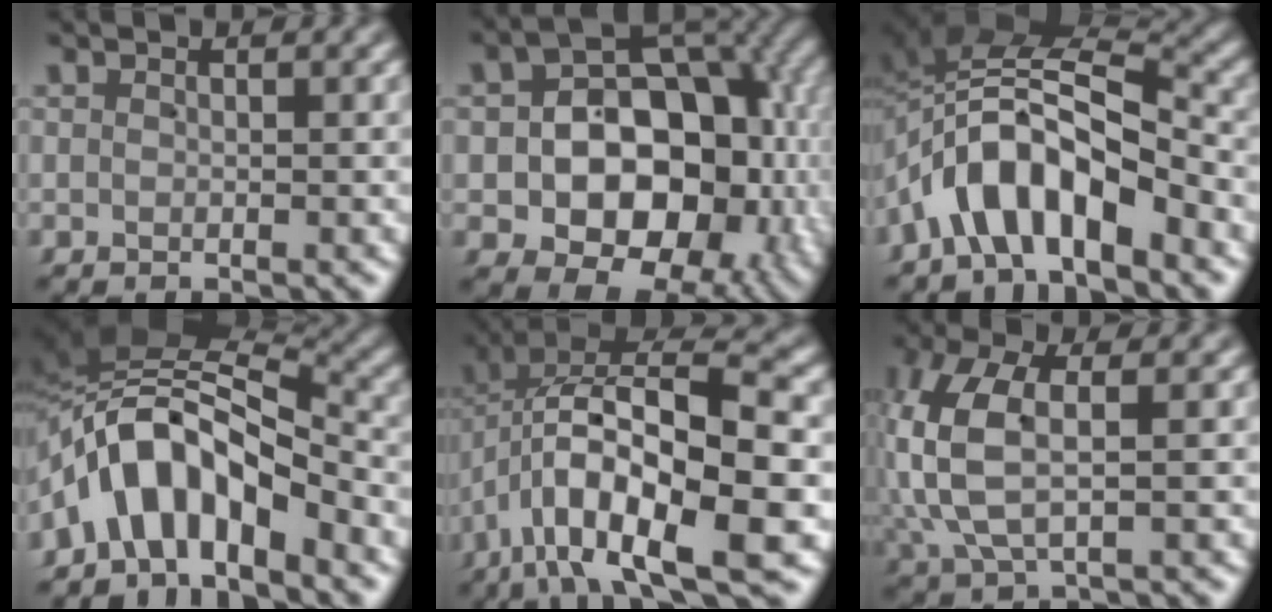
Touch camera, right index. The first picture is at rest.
{"total": 15.2, "force": [-1.2, 10.7, 10.7], "torque": [-0.182, -0.047, -0.002]}
{"total": 9.7, "force": [-1.0, 5.9, 7.6], "torque": [-0.150, 0.006, -0.026]}
{"total": 12.6, "force": [0.0, 8.8, 9.1], "torque": [-0.193, 0.006, -0.016]}
{"total": 12.5, "force": [-3.0, 6.4, 10.3], "torque": [-0.193, -0.034, -0.034]}
{"total": 7.5, "force": [0.9, 4.9, 5.7], "torque": [-0.151, -0.006, 0.021]}